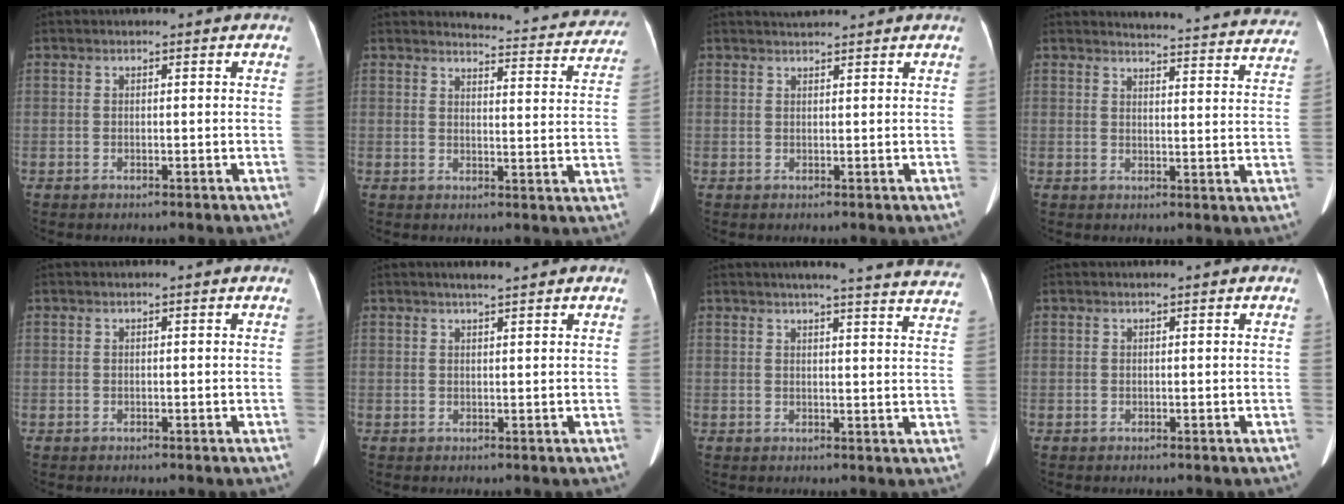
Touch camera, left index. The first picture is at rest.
{"total": 14.5, "force": [14.2, 1.6, 2.3], "torque": [-0.010, -0.060, 0.138]}
{"total": 2.8, "force": [2.7, -0.3, 0.6], "torque": [-0.008, 0.023, 0.048]}
{"total": 22.3, "force": [21.8, 2.0, 4.5], "torque": [-0.047, -0.081, 0.233]}
{"total": 0.0}
{"total": 3.3, "force": [2.7, 0.0, 1.9], "torque": [-0.030, 0.012, 0.040]}
{"total": 21.4, "force": [19.9, 0.9, 8.0], "torque": [-0.099, -0.049, 0.215]}
{"total": 0.9, "force": [0.7, 0.0, 0.6], "torque": [-0.009, 0.010, 0.011]}